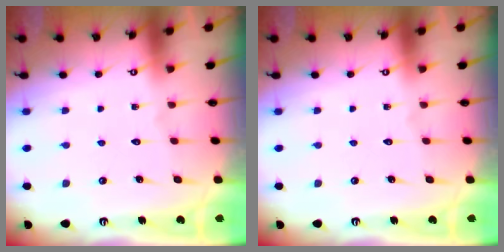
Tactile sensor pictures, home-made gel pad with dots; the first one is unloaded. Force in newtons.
{"total": 0.0}